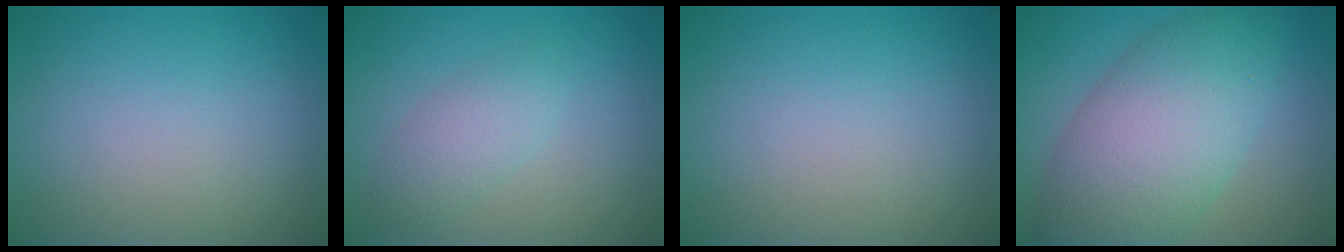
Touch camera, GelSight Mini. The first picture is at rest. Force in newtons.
{"total": 2.5, "press": 2.5, "slide": 0.0}
{"total": 0.0}
{"total": 9.5, "press": 9.5, "slide": 0.2}